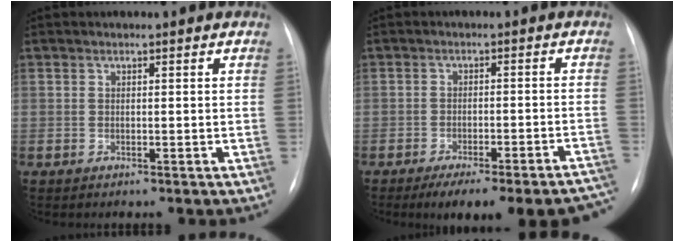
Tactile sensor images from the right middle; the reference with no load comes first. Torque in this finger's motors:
{"motor_torque": [1.08, -1.06, 0.14, 0.05]}